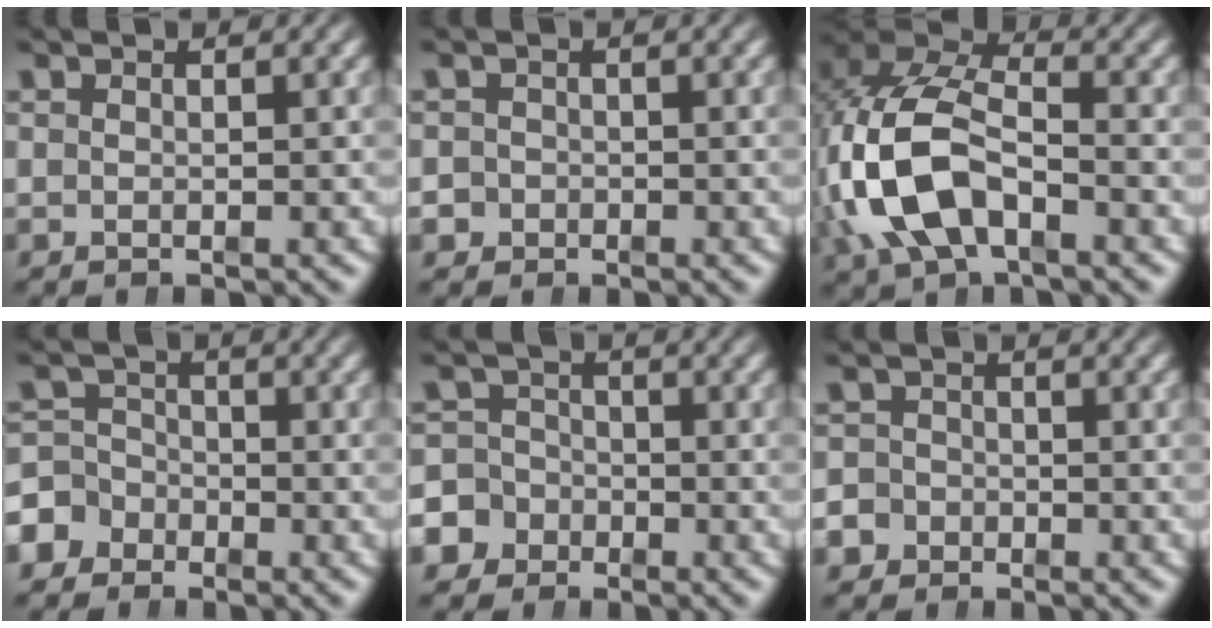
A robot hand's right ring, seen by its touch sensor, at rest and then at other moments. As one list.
[{"total": 2.2, "force": [-1.1, 1.9, -0.1], "torque": [-0.006, -0.013, -0.018]}, {"total": 10.8, "force": [0.0, 7.6, 7.6], "torque": [-0.193, -0.021, 0.004]}, {"total": 5.0, "force": [-2.6, 4.2, 1.1], "torque": [-0.014, -0.015, -0.043]}, {"total": 6.7, "force": [-3.0, 5.9, 1.2], "torque": [-0.017, -0.020, -0.056]}, {"total": 3.3, "force": [-1.7, 2.8, 0.1], "torque": [-0.009, -0.015, -0.030]}]